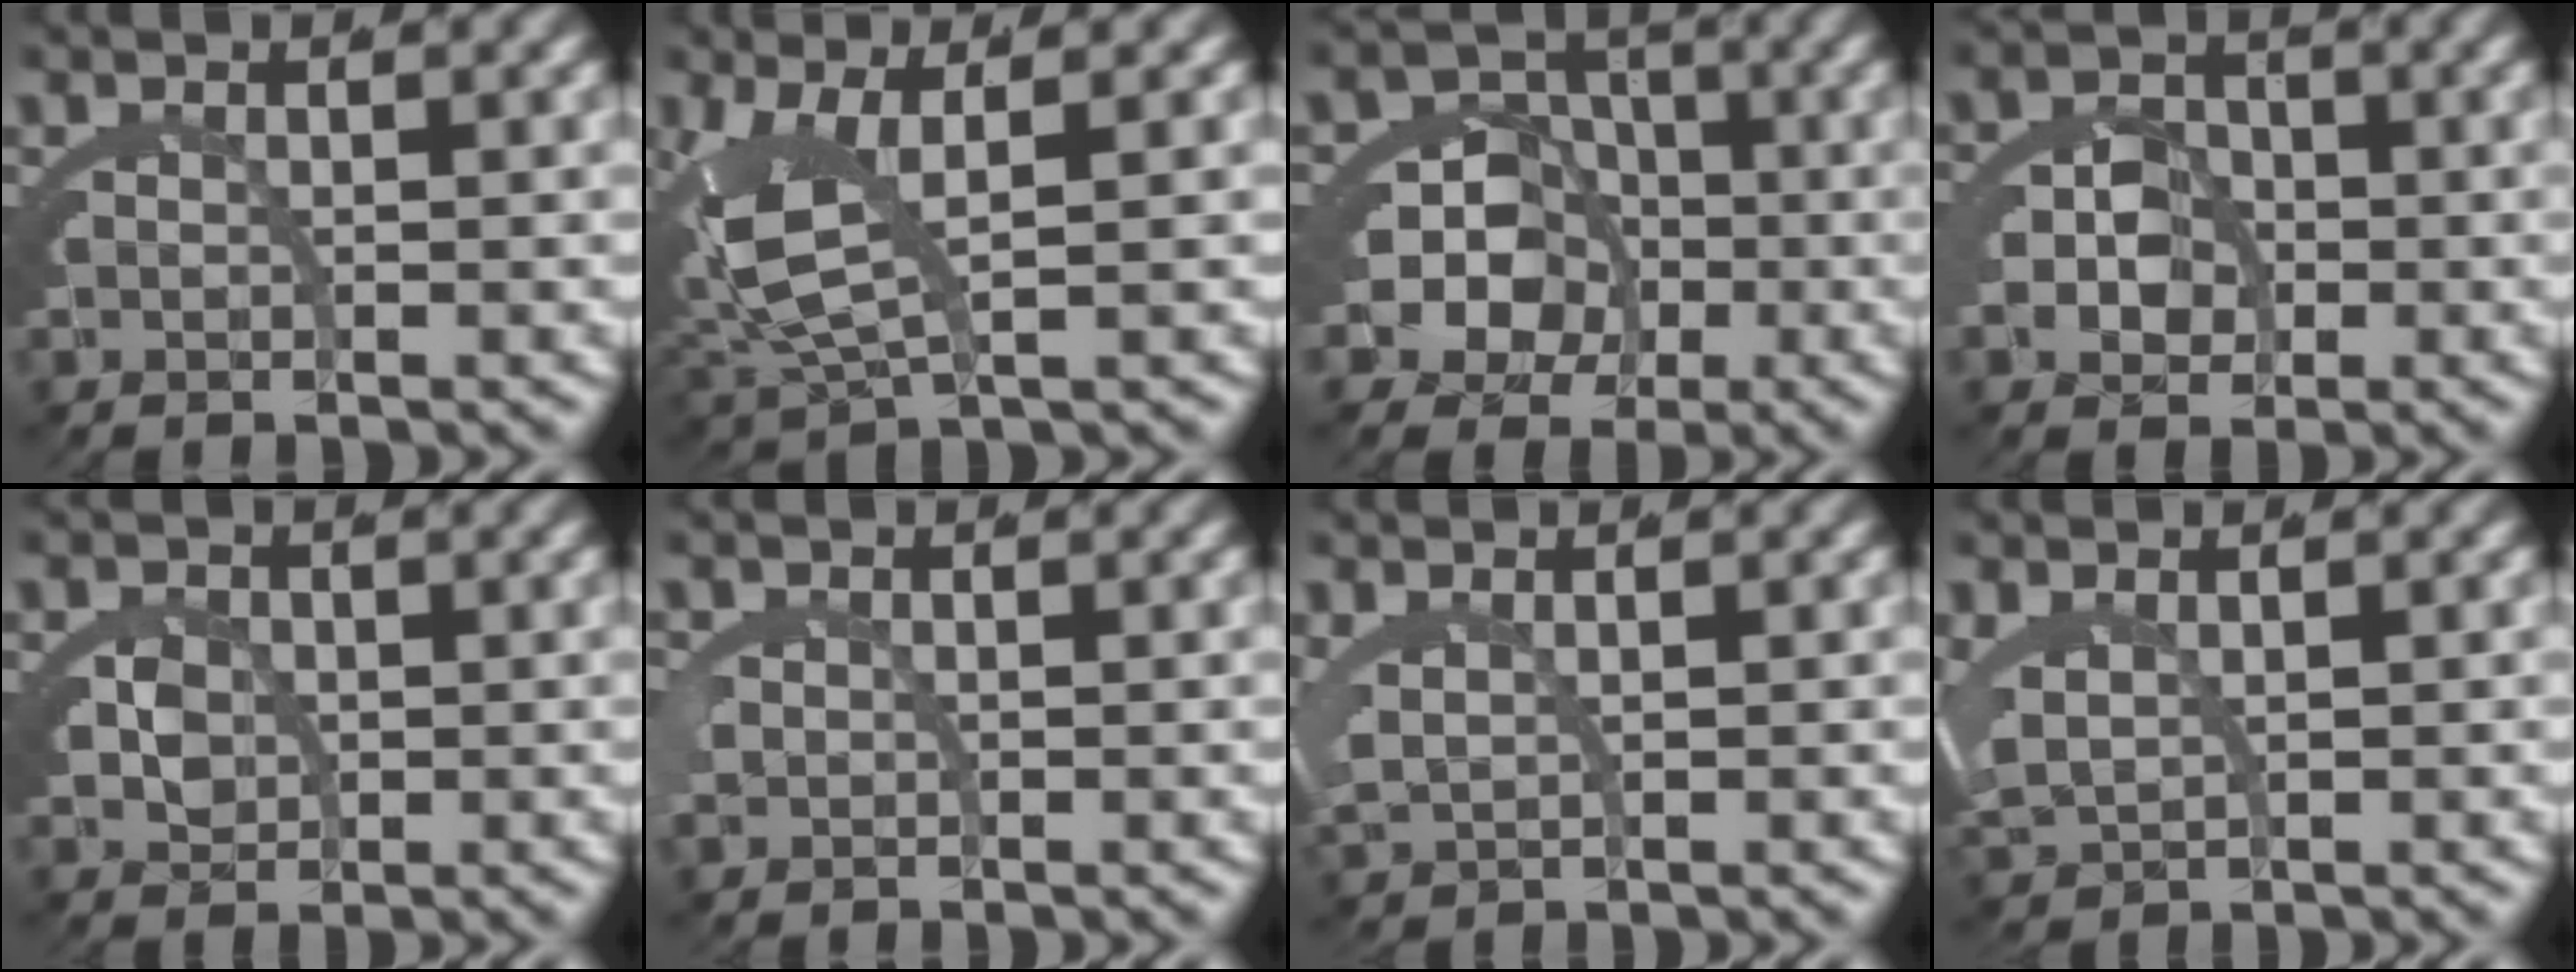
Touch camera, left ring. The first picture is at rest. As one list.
[{"total": 6.4, "force": [1.3, 3.1, 5.4], "torque": [-0.127, -0.007, 0.032]}, {"total": 11.9, "force": [-2.4, 10.1, 5.8], "torque": [-0.116, -0.054, -0.035]}, {"total": 5.6, "force": [-1.0, 4.7, 2.9], "torque": [-0.047, -0.017, -0.016]}, {"total": 2.7, "force": [-0.2, 2.3, 1.5], "torque": [-0.033, -0.019, 0.005]}, {"total": 1.2, "force": [0.1, 1.1, 0.6], "torque": [-0.025, -0.008, 0.007]}, {"total": 2.4, "force": [0.9, 1.7, 1.5], "torque": [-0.054, -0.013, 0.032]}, {"total": 3.2, "force": [0.6, 2.4, 1.9], "torque": [-0.073, -0.021, 0.031]}]